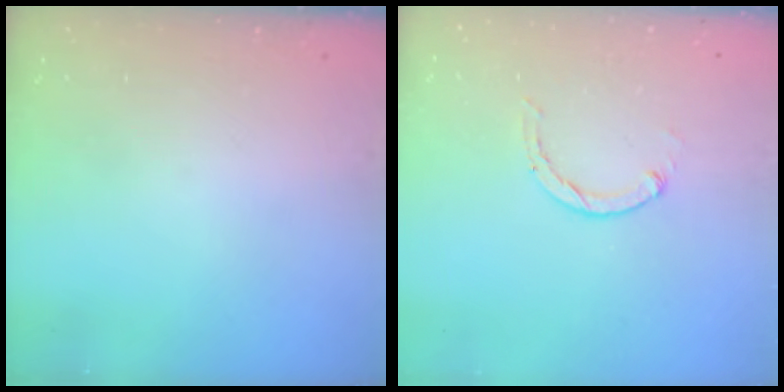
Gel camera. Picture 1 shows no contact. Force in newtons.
{"total": 0.8, "press": 0.8, "slide": 0.2}